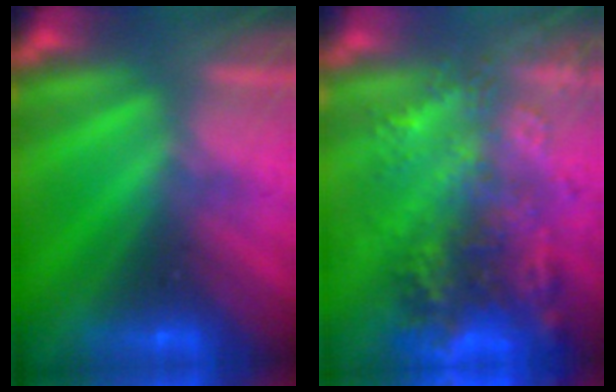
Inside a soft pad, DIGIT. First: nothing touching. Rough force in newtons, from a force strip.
{"total": 6.9}